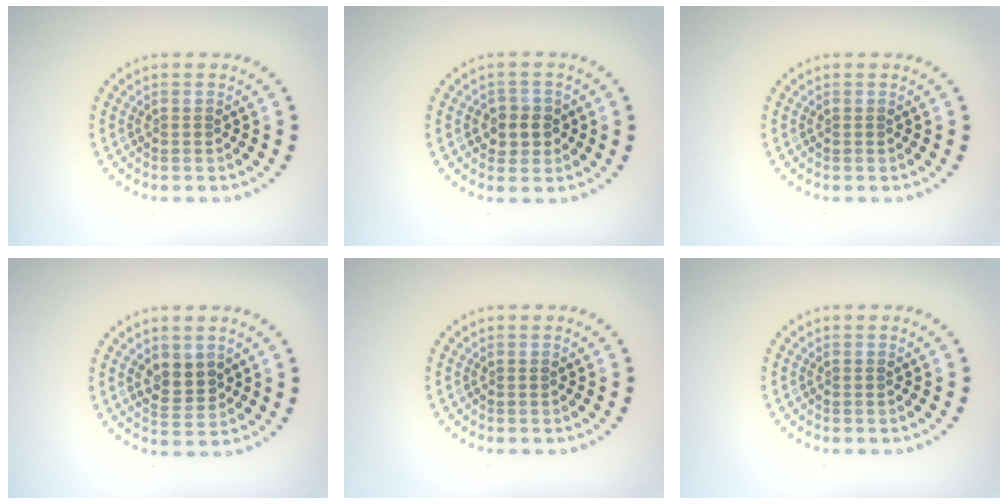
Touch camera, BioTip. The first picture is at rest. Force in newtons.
{"total": 2.3, "press": 2.2, "slide": 0.8}
{"total": 0.0}
{"total": 2.6, "press": 2.5, "slide": 0.8}
{"total": 0.0}
{"total": 0.0}